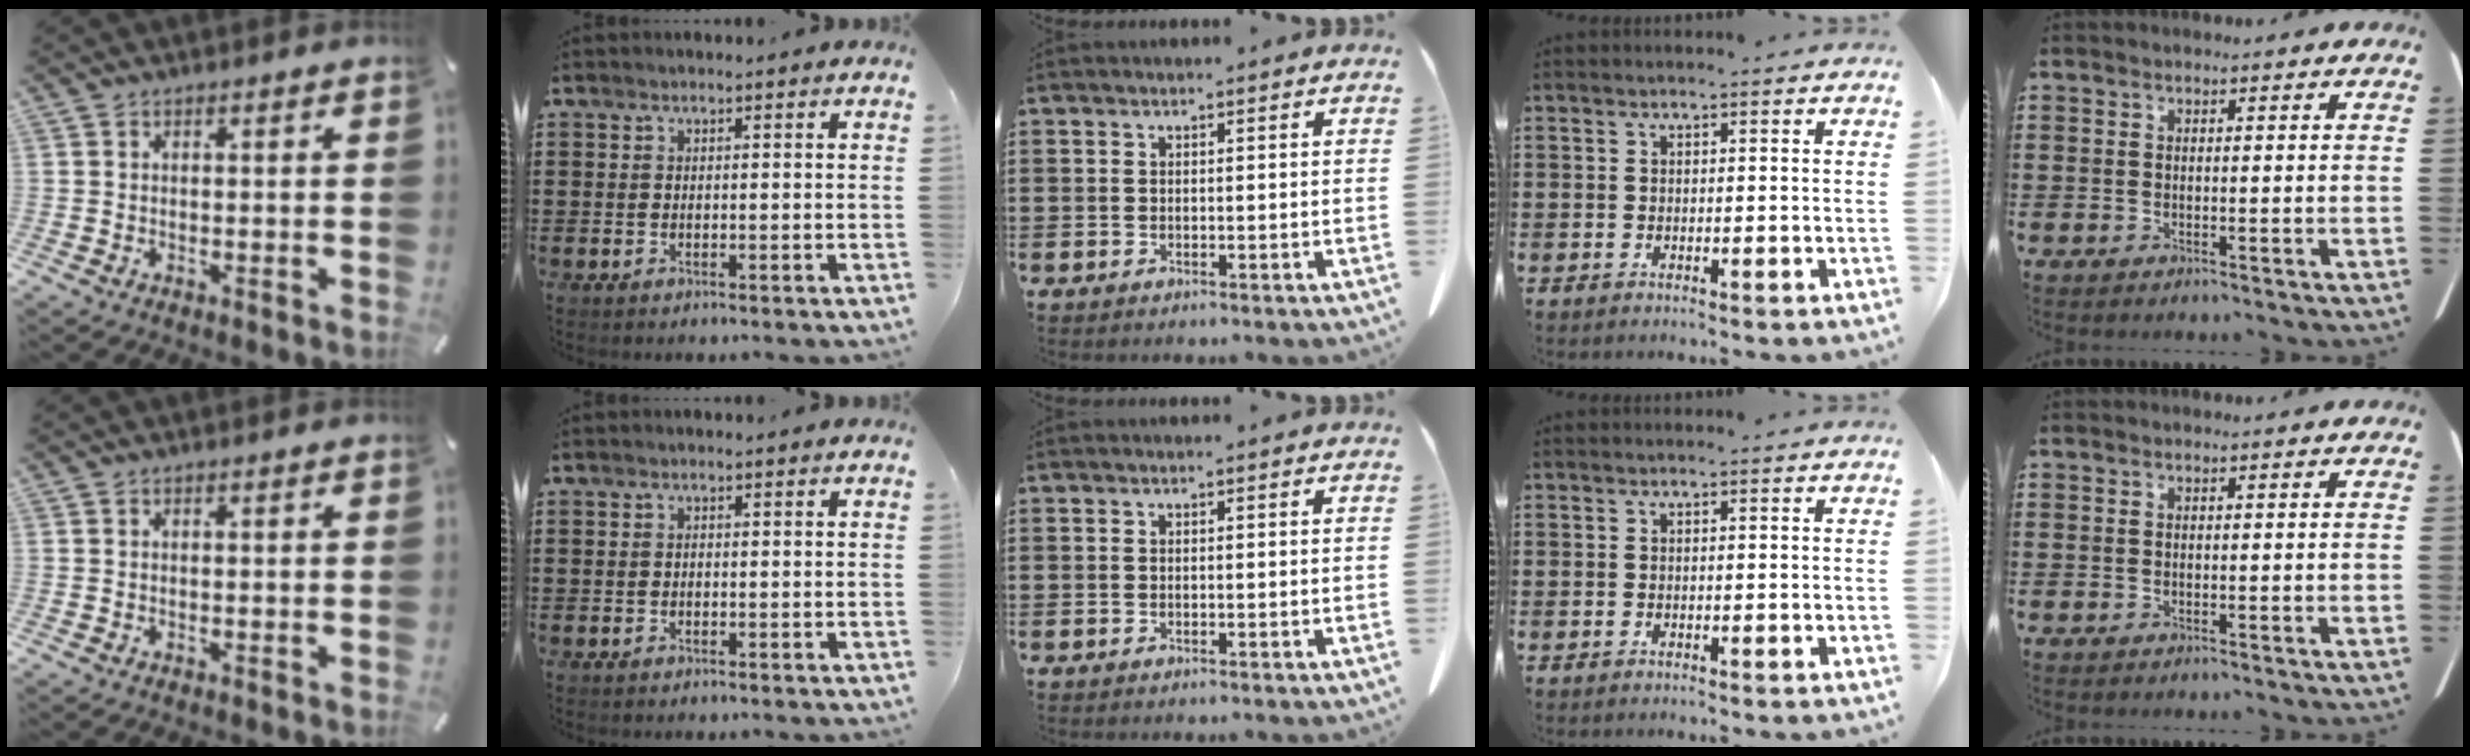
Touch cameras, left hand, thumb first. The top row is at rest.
{}